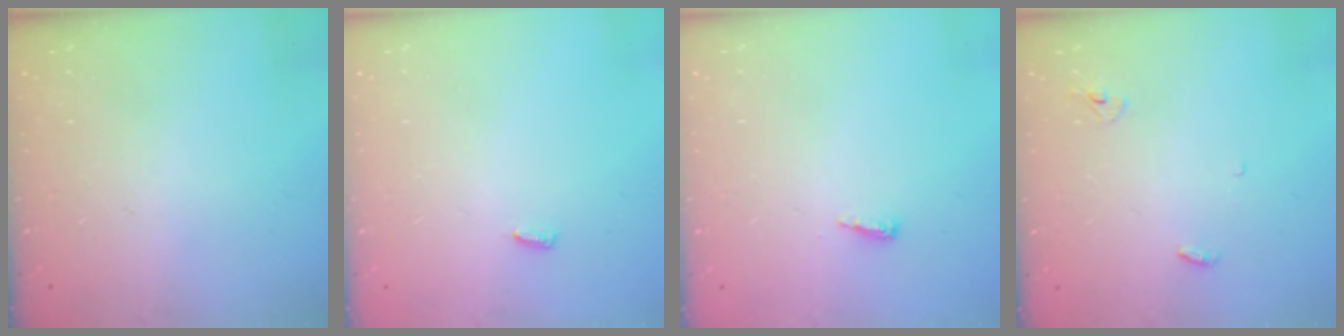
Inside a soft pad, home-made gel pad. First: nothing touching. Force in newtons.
{"total": 3.5, "press": 3.4, "slide": 0.6}
{"total": 4.2, "press": 4.1, "slide": 0.4}
{"total": 3.3, "press": 3.2, "slide": 0.3}